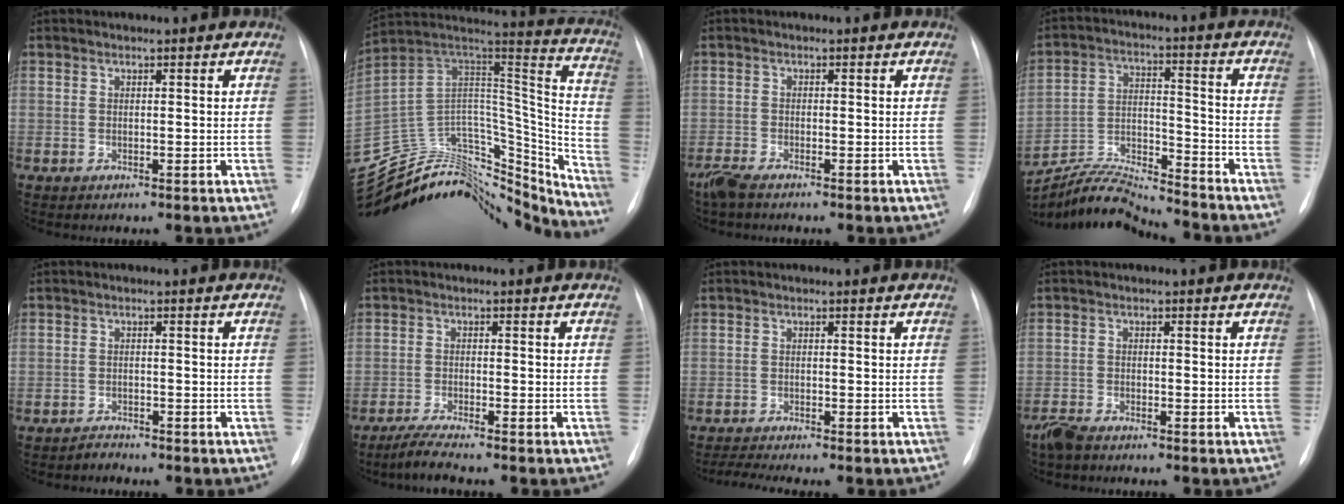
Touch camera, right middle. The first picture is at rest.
{"total": 34.6, "force": [-30.2, 12.5, 11.4], "torque": [-0.188, 0.042, -0.436]}
{"total": 3.2, "force": [-2.6, 0.6, 1.7], "torque": [-0.043, -0.010, -0.049]}
{"total": 11.1, "force": [-11.0, -0.2, 1.4], "torque": [-0.031, 0.019, -0.204]}
{"total": 1.4, "force": [-1.3, 0.3, -0.2], "torque": [0.004, -0.003, -0.022]}
{"total": 3.9, "force": [-3.3, -0.5, 1.9], "torque": [-0.045, -0.014, -0.067]}
{"total": 4.0, "force": [-3.4, -0.8, 1.8], "torque": [-0.034, -0.011, -0.057]}
{"total": 3.2, "force": [-2.8, 0.7, 1.3], "torque": [-0.030, -0.008, -0.053]}